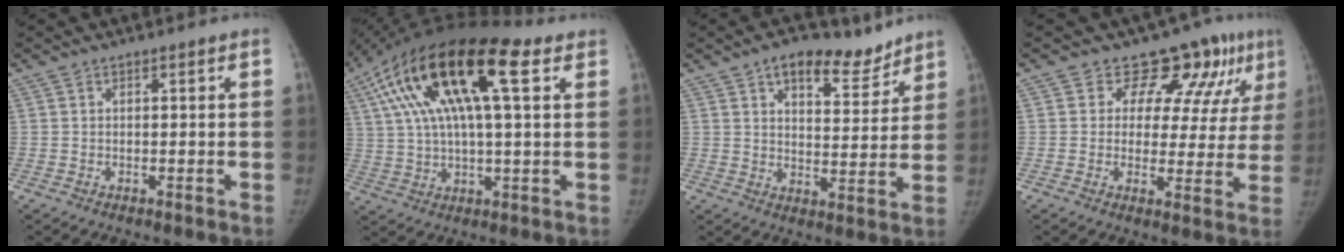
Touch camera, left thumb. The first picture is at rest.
{"total": 22.8, "force": [8.6, 7.6, 19.7], "torque": [-0.386, 0.029, 0.143]}
{"total": 10.7, "force": [7.5, 5.1, 5.6], "torque": [-0.049, -0.040, 0.115]}
{"total": 11.0, "force": [7.2, 6.6, 5.1], "torque": [-0.023, -0.034, 0.076]}